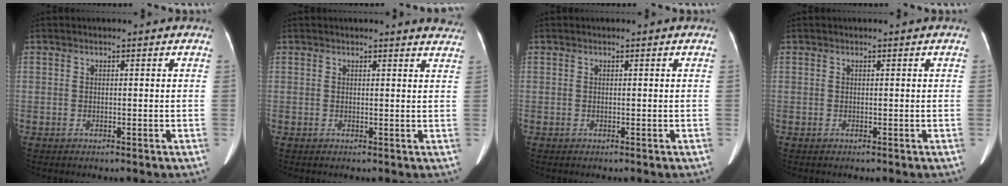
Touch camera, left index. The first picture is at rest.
{"total": 4.9, "force": [4.8, 0.6, 0.8], "torque": [0.001, -0.019, 0.024]}
{"total": 0.0}
{"total": 0.0}